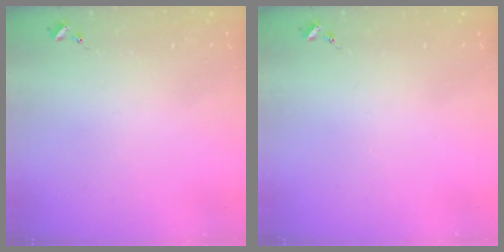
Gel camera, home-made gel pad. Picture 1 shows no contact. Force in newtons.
{"total": 0.0}